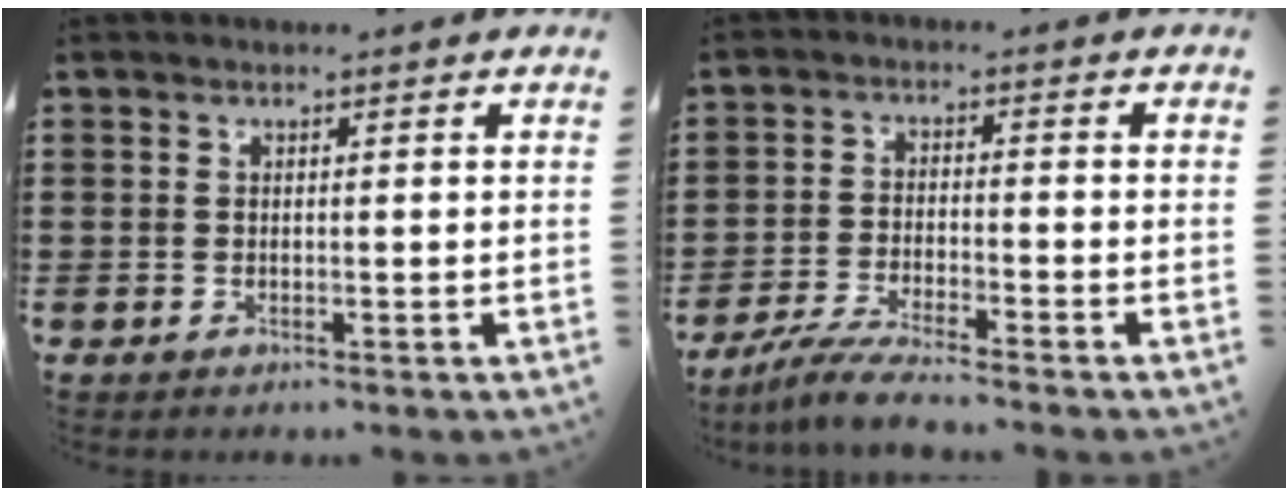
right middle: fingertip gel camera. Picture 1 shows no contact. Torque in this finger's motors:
{"motor_torque": [1.23, -0.91, 0.09, 0.02]}